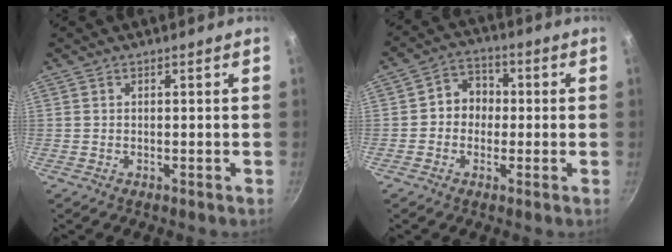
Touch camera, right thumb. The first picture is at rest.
{"total": 6.5, "force": [-0.2, 5.7, 3.1], "torque": [-0.011, 0.016, -0.016]}